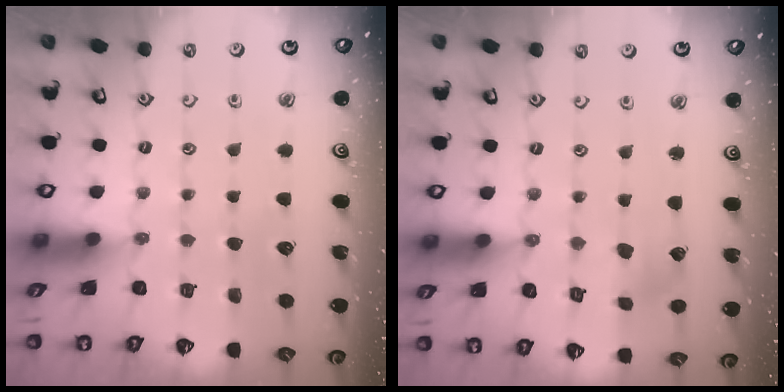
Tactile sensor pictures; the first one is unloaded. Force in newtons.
{"total": 1.9, "press": 1.9, "slide": 0.3}